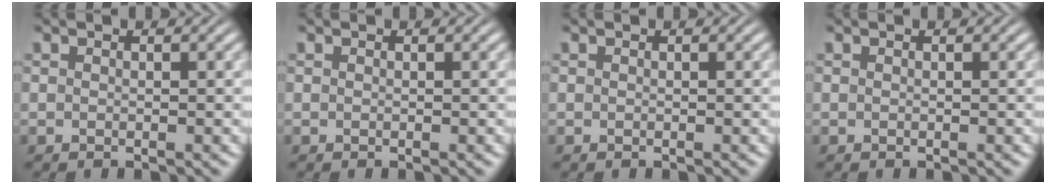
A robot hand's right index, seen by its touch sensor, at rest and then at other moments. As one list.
[{"total": 0.0}, {"total": 0.0}, {"total": 0.0}]